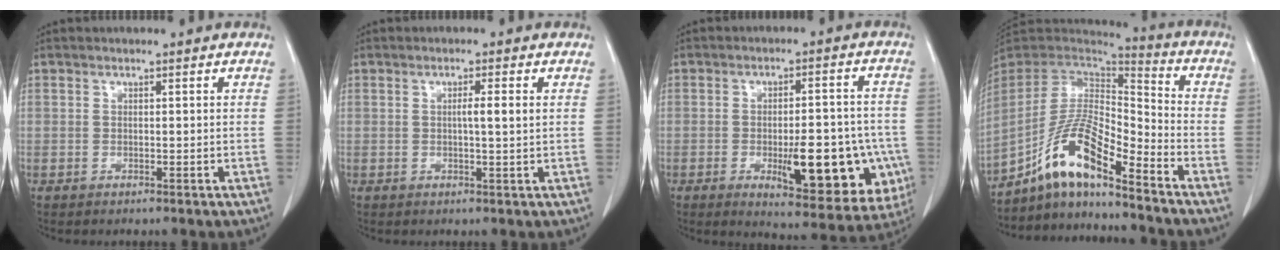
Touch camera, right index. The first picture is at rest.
{"total": 2.3, "force": [0.5, -0.1, 2.3], "torque": [-0.042, 0.000, 0.007]}
{"total": 15.9, "force": [-4.4, 5.3, 14.3], "torque": [-0.135, 0.009, -0.040]}
{"total": 13.1, "force": [-8.7, 2.1, 9.5], "torque": [-0.189, 0.015, -0.162]}